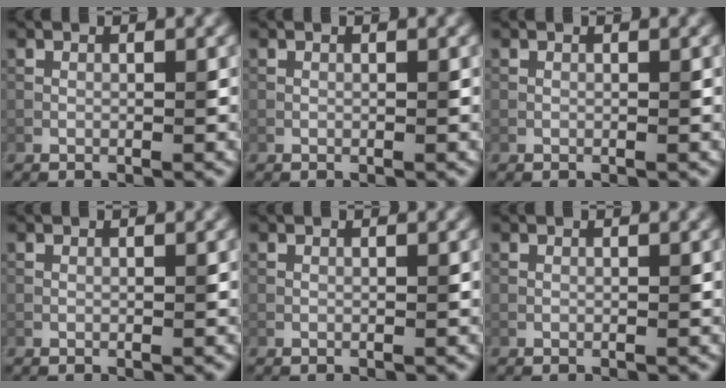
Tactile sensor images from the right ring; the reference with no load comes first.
{"total": 0.0}
{"total": 0.0}
{"total": 0.0}
{"total": 0.0}
{"total": 0.0}